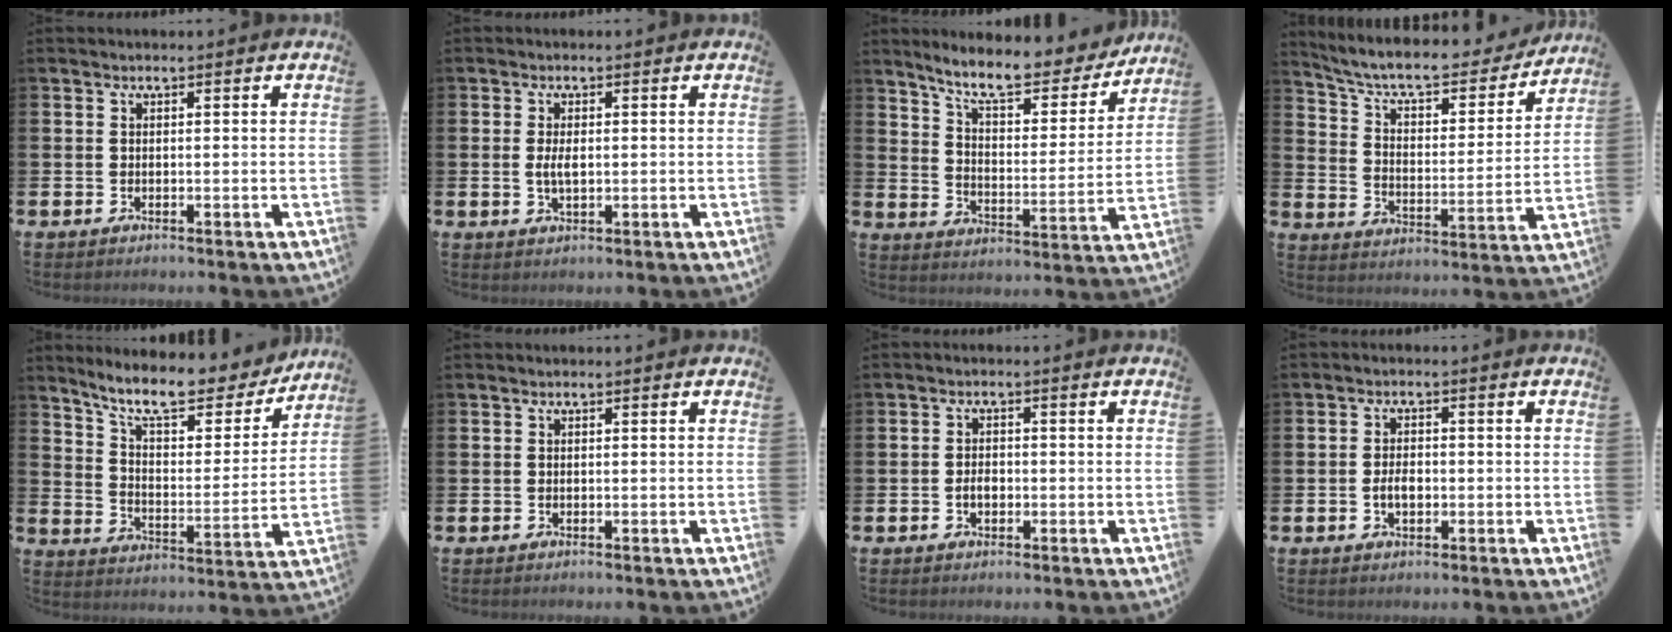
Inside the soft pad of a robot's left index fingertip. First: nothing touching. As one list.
[{"total": 2.5, "force": [0.1, 1.1, 2.2], "torque": [-0.036, -0.001, -0.001]}, {"total": 9.2, "force": [8.3, 1.9, 3.4], "torque": [-0.087, -0.060, 0.140]}, {"total": 8.4, "force": [7.5, 2.3, 3.3], "torque": [-0.090, -0.051, 0.123]}, {"total": 10.4, "force": [9.2, 2.5, 4.2], "torque": [-0.103, -0.064, 0.157]}, {"total": 0.0}, {"total": 1.9, "force": [-0.4, 1.2, 1.4], "torque": [-0.011, -0.002, -0.013]}, {"total": 2.6, "force": [-0.4, 1.5, 2.1], "torque": [-0.023, -0.002, -0.012]}]